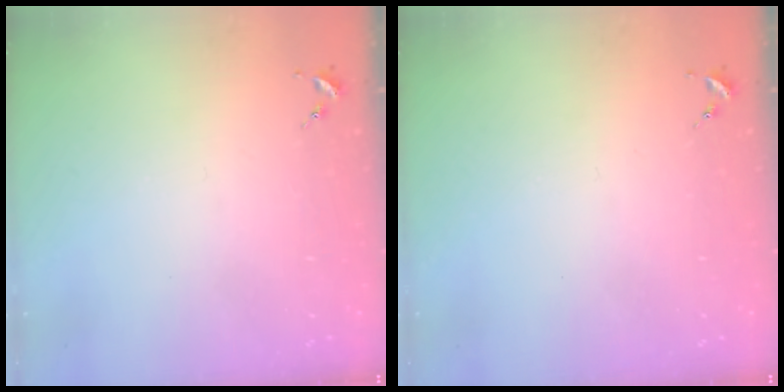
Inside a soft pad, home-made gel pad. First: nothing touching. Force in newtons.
{"total": 0.0}